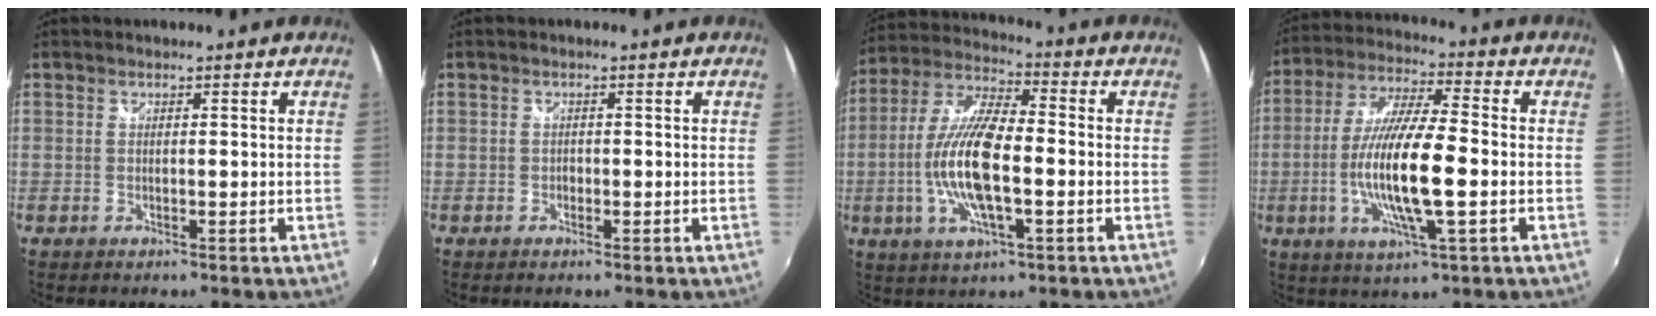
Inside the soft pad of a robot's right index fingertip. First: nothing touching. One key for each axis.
{"total": 0.7, "fx": -0.5, "fy": 0.5, "fz": 0.1, "tx": -0.002, "ty": 0.002, "tz": -0.007}
{"total": 14.1, "fx": -2.7, "fy": 4.3, "fz": 13.2, "tx": -0.267, "ty": 0.001, "tz": -0.052}
{"total": 14.5, "fx": -3.1, "fy": 2.3, "fz": 14.0, "tx": -0.279, "ty": -0.006, "tz": -0.056}